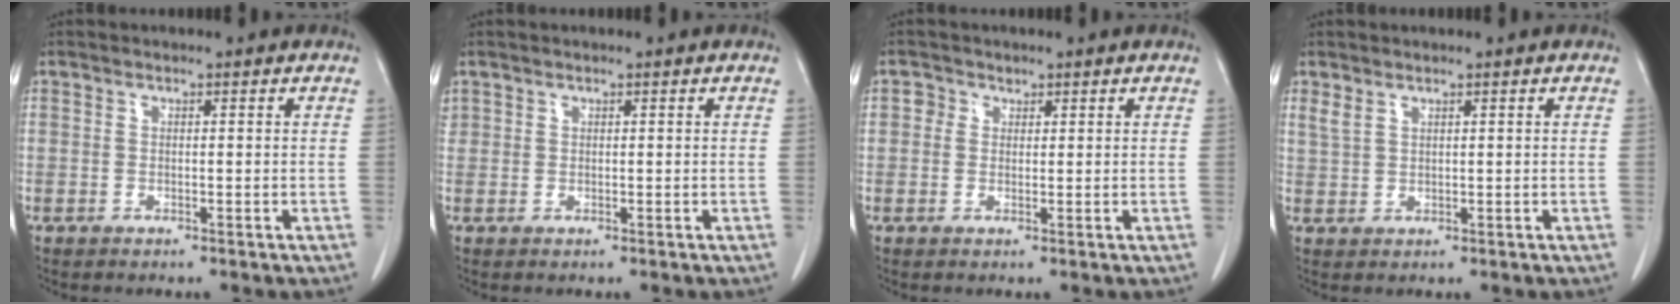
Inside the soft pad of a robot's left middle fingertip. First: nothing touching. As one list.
[{"total": 1.2, "force": [0.7, 0.9, 0.1], "torque": [0.004, 0.014, 0.013]}, {"total": 1.6, "force": [0.7, 1.4, 0.3], "torque": [0.005, 0.001, 0.006]}, {"total": 1.6, "force": [1.3, 0.7, 0.7], "torque": [-0.017, 0.006, 0.031]}]